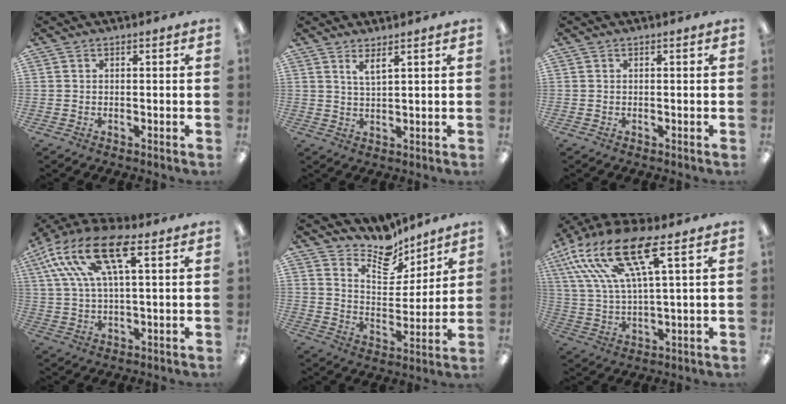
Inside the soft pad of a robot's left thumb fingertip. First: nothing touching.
{"total": 3.1, "force": [2.4, 0.4, 1.9], "torque": [-0.045, -0.006, 0.043]}
{"total": 0.0}
{"total": 17.1, "force": [8.4, 6.6, 13.3], "torque": [-0.277, -0.015, 0.144]}
{"total": 11.6, "force": [10.3, 4.3, 3.1], "torque": [-0.063, -0.075, 0.192]}
{"total": 18.2, "force": [10.2, 5.5, 14.0], "torque": [-0.295, -0.030, 0.172]}